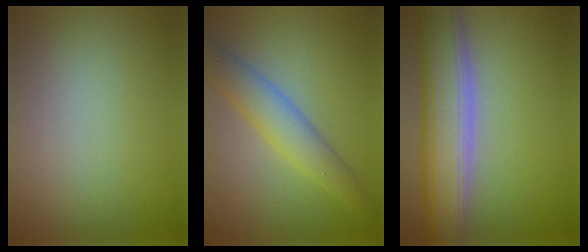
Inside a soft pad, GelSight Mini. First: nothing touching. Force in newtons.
{"total": 4.3, "press": 4.3, "slide": 0.1}
{"total": 8.2, "press": 8.2, "slide": 0.8}